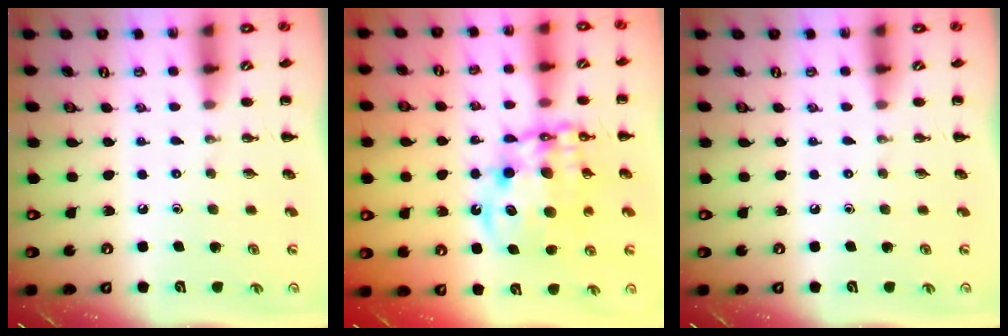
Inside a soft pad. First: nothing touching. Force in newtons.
{"total": 14.2, "press": 13.8, "slide": 3.4}
{"total": 0.0}